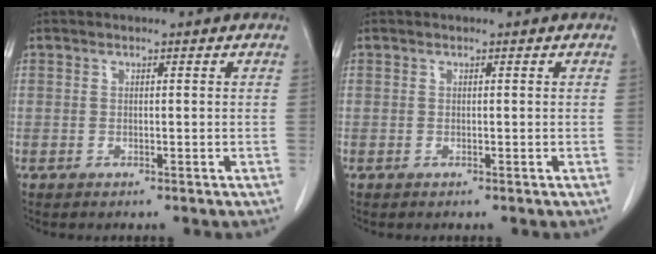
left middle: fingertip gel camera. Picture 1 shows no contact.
{"total": 0.0}